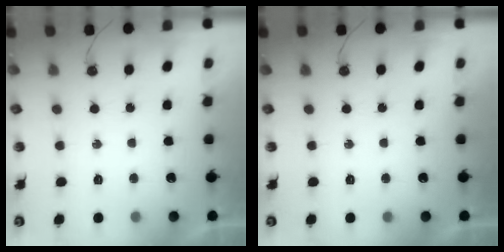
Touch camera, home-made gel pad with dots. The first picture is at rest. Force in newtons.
{"total": 0.0}